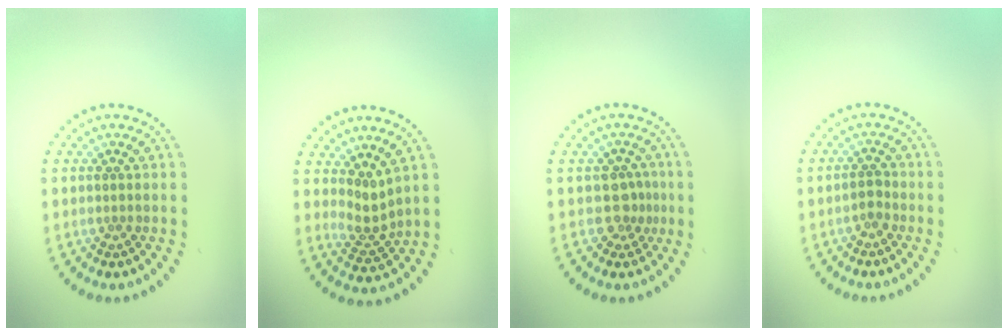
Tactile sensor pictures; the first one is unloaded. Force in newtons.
{"total": 2.3, "press": 1.6, "slide": 1.6}
{"total": 1.9, "press": 1.5, "slide": 1.2}
{"total": 1.1, "press": 1.0, "slide": 0.4}